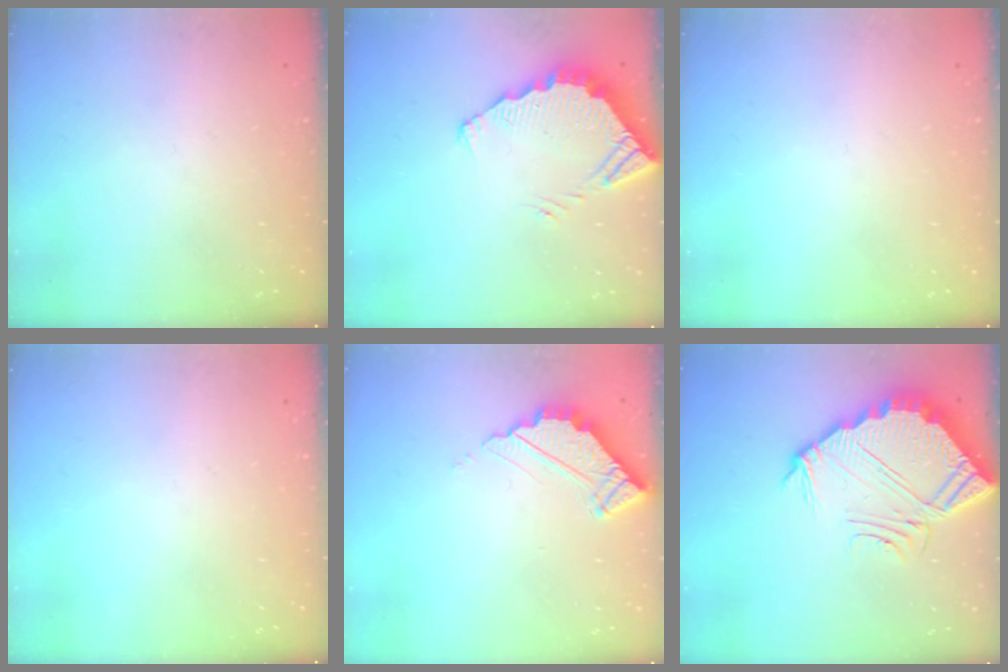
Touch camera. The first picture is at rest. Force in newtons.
{"total": 4.4, "press": 4.4, "slide": 0.2}
{"total": 0.0}
{"total": 0.0}
{"total": 5.9, "press": 5.9, "slide": 0.2}
{"total": 8.4, "press": 8.4, "slide": 0.6}